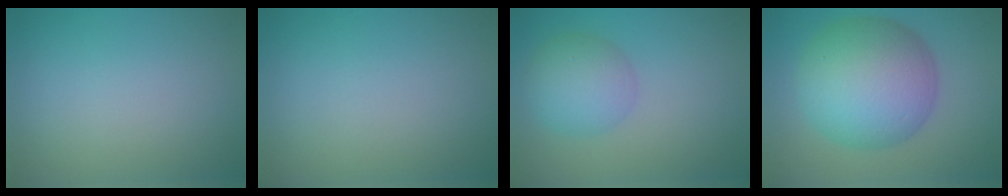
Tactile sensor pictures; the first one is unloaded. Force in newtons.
{"total": 0.0}
{"total": 3.8, "press": 3.8, "slide": 0.2}
{"total": 10.2, "press": 10.2, "slide": 0.2}